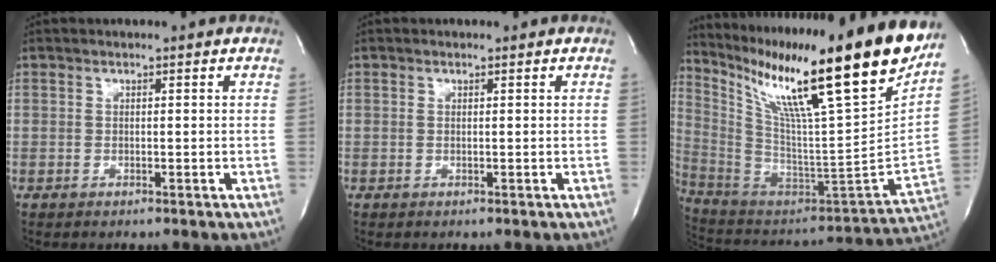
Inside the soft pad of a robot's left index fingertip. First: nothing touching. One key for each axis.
{"total": 0.0}
{"total": 28.7, "fx": 21.0, "fy": -1.2, "fz": 19.6, "tx": -0.346, "ty": -0.070, "tz": 0.333}